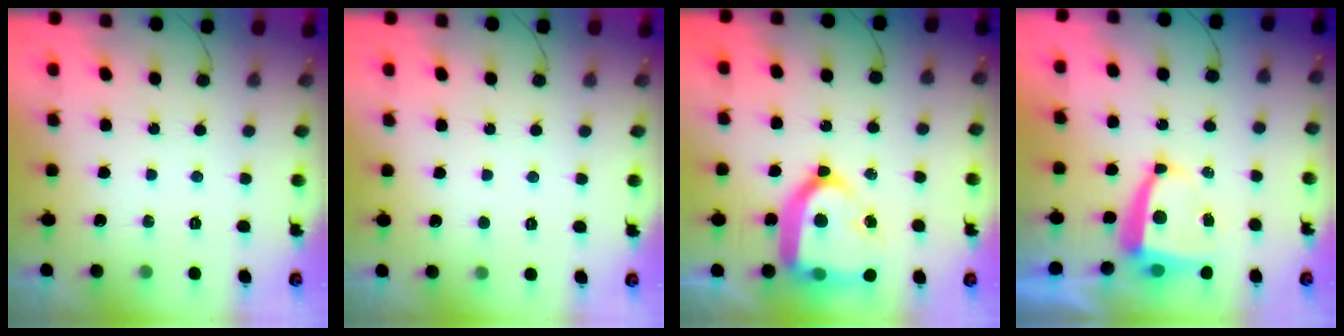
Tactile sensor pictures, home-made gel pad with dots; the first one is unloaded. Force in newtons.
{"total": 2.5, "press": 2.5, "slide": 0.2}
{"total": 20.5, "press": 20.4, "slide": 1.8}
{"total": 5.6, "press": 5.6, "slide": 0.5}